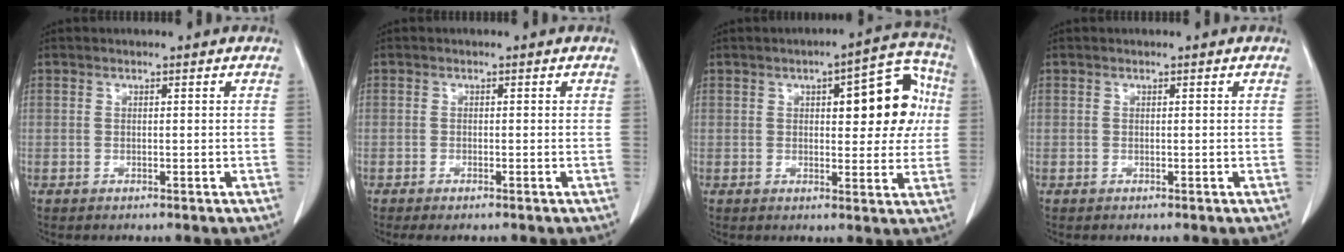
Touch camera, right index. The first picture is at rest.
{"total": 1.4, "force": [-1.1, 0.2, 0.9], "torque": [-0.011, -0.004, -0.015]}
{"total": 11.5, "force": [2.4, 4.0, 10.6], "torque": [-0.119, 0.033, 0.028]}
{"total": 0.0}